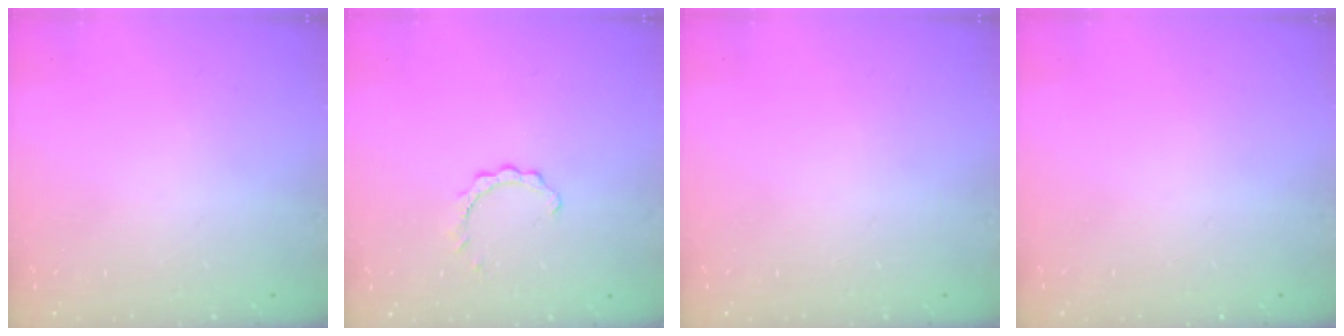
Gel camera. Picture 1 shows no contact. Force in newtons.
{"total": 2.0, "press": 2.0, "slide": 0.2}
{"total": 0.0}
{"total": 0.0}